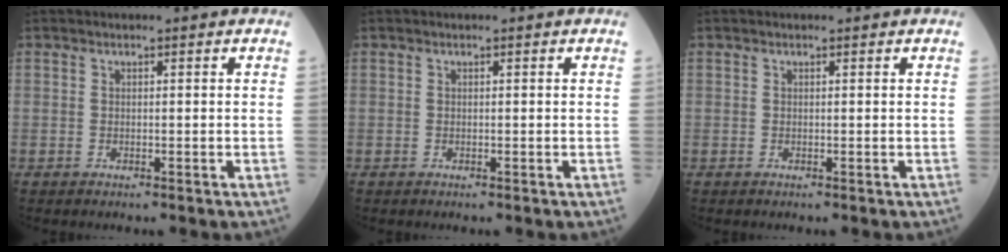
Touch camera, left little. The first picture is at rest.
{"total": 0.0}
{"total": 0.0}